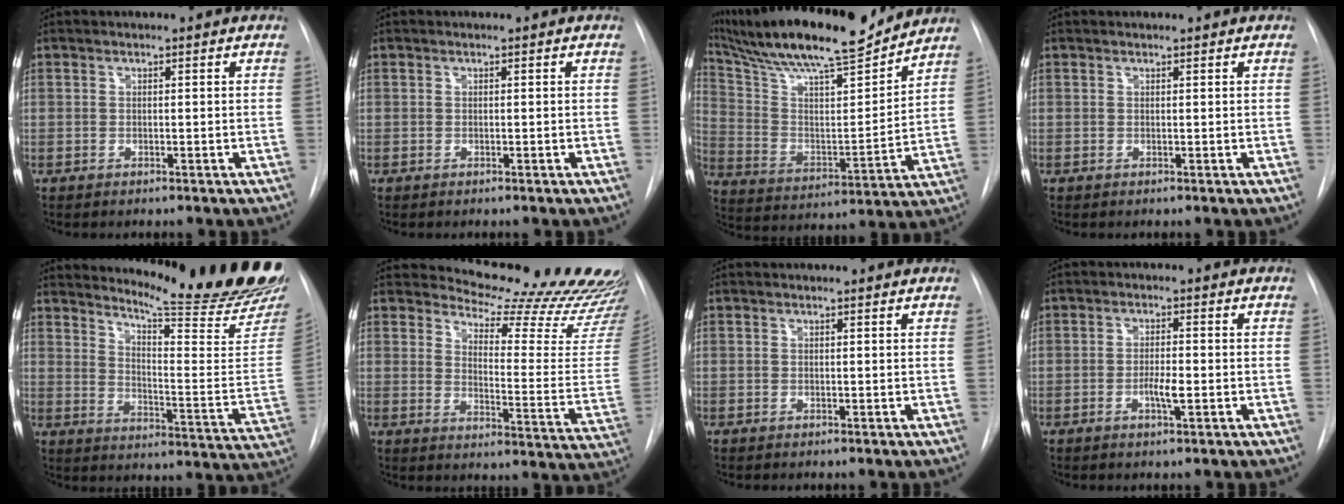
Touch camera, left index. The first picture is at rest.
{"total": 0.0}
{"total": 22.7, "force": [19.6, 2.7, 11.0], "torque": [-0.201, 0.006, 0.317]}
{"total": 1.0, "force": [0.9, 0.1, 0.2], "torque": [-0.005, 0.015, 0.016]}
{"total": 22.9, "force": [20.9, -0.1, 9.4], "torque": [-0.139, -0.129, 0.264]}
{"total": 21.4, "force": [20.5, 2.5, 5.8], "torque": [-0.076, -0.140, 0.232]}
{"total": 1.1, "force": [1.1, 0.1, 0.0], "torque": [-0.009, 0.008, 0.011]}
{"total": 2.8, "force": [-0.9, 0.4, 2.6], "torque": [-0.048, 0.000, -0.015]}